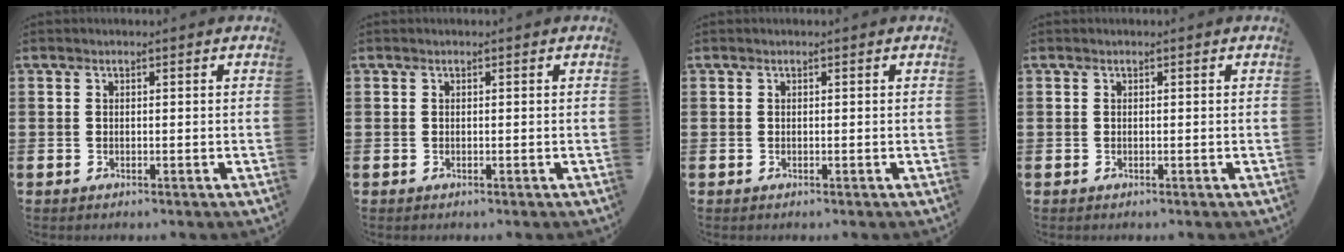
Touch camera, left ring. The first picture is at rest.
{"total": 0.0}
{"total": 0.0}
{"total": 0.0}